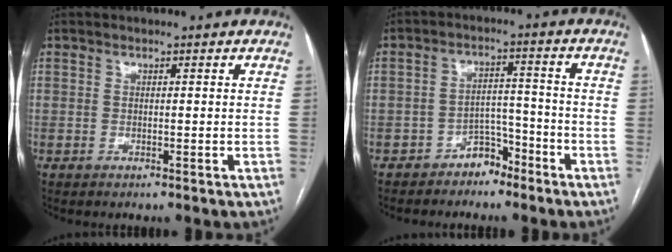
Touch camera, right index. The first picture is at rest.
{"total": 4.6, "force": [-3.5, 2.6, 1.4], "torque": [-0.013, 0.016, -0.058]}